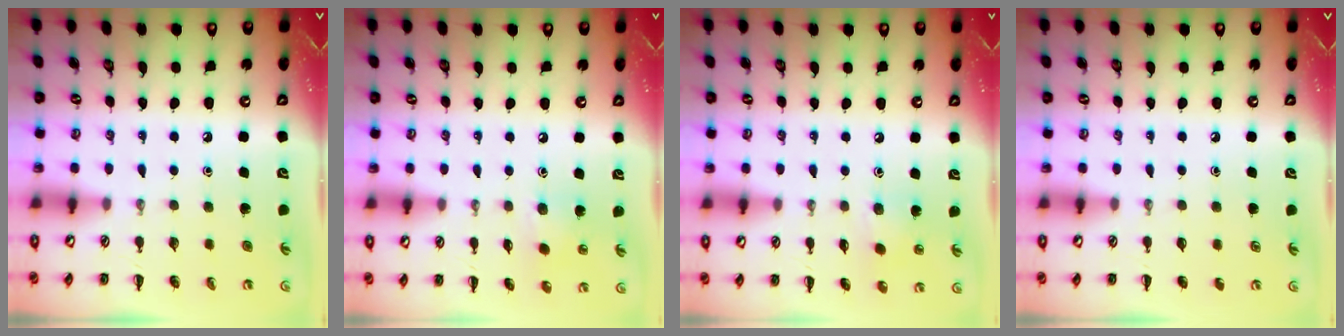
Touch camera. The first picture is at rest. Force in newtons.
{"total": 5.2, "press": 5.1, "slide": 0.9}
{"total": 5.2, "press": 5.1, "slide": 0.9}
{"total": 0.0}